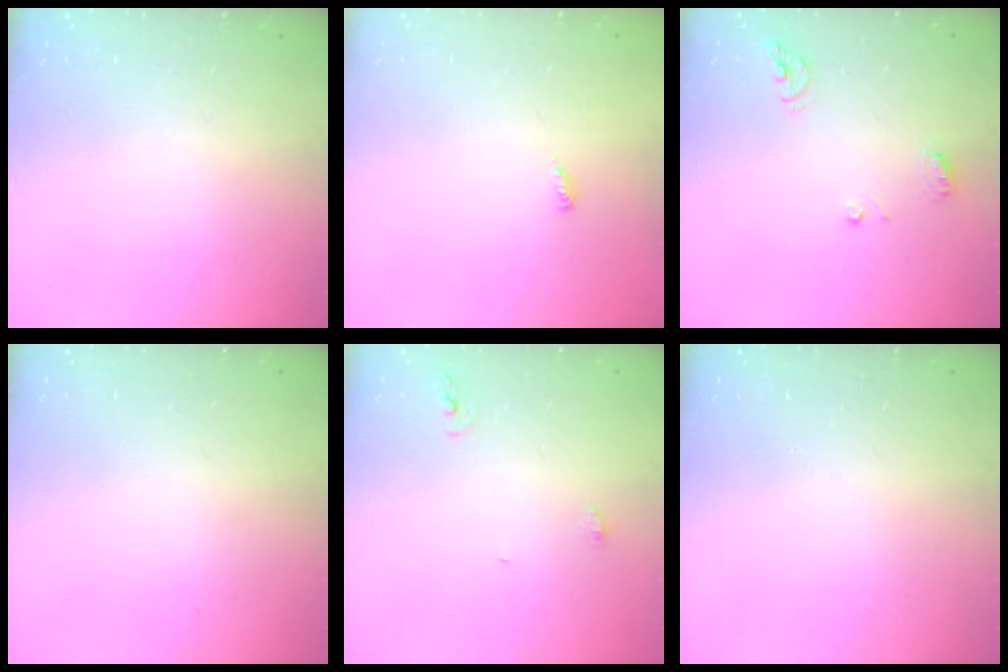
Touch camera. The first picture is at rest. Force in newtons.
{"total": 2.9, "press": 2.9, "slide": 0.2}
{"total": 7.5, "press": 7.4, "slide": 0.9}
{"total": 1.1, "press": 0.9, "slide": 0.6}
{"total": 4.3, "press": 4.2, "slide": 0.9}
{"total": 0.0}